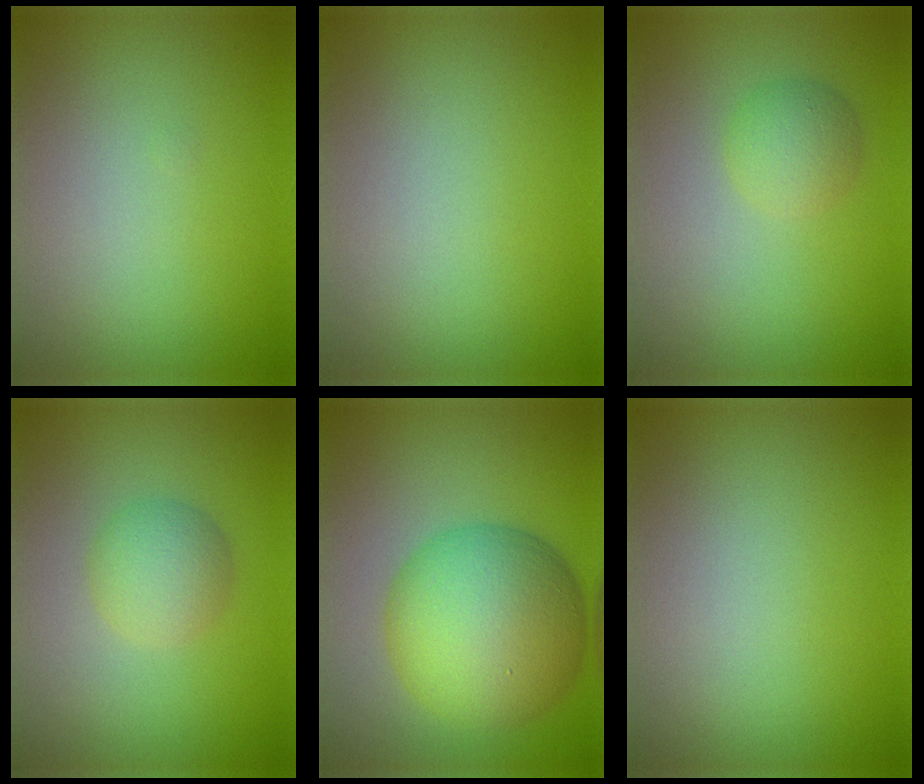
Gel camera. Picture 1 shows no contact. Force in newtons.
{"total": 0.0}
{"total": 2.4, "press": 2.4, "slide": 0.1}
{"total": 3.0, "press": 3.0, "slide": 0.1}
{"total": 11.1, "press": 11.1, "slide": 0.2}
{"total": 0.0}